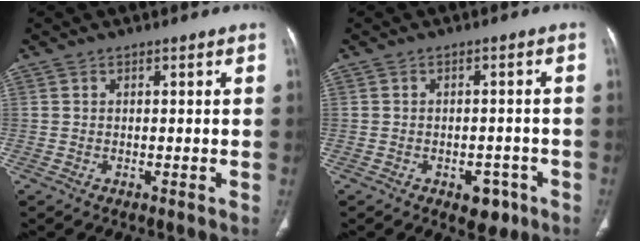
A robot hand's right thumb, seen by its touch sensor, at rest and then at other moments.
{"total": 4.6, "force": [-2.4, 2.9, 2.6], "torque": [-0.014, 0.015, -0.026]}